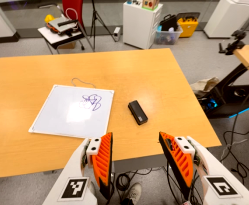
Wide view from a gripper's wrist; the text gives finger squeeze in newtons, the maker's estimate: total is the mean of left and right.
{"total": 0.0}